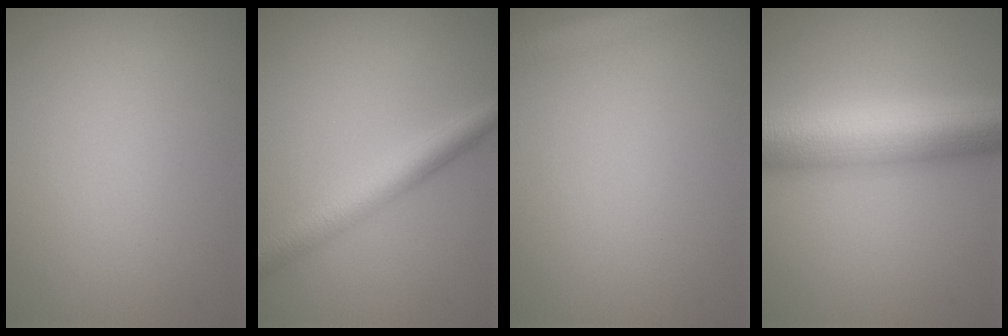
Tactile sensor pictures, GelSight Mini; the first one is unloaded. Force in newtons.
{"total": 4.4, "press": 4.4, "slide": 0.1}
{"total": 2.4, "press": 2.4, "slide": 0.1}
{"total": 10.7, "press": 10.7, "slide": 0.1}